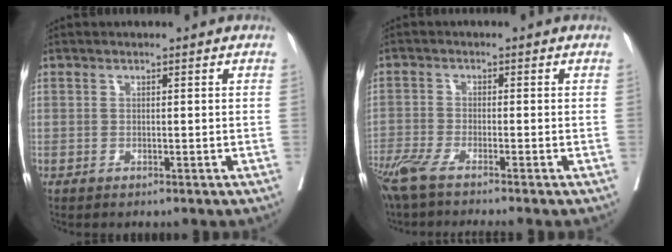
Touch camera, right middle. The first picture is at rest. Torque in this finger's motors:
{"motor_torque": [1.15, -0.98, 0.23, 0.13]}